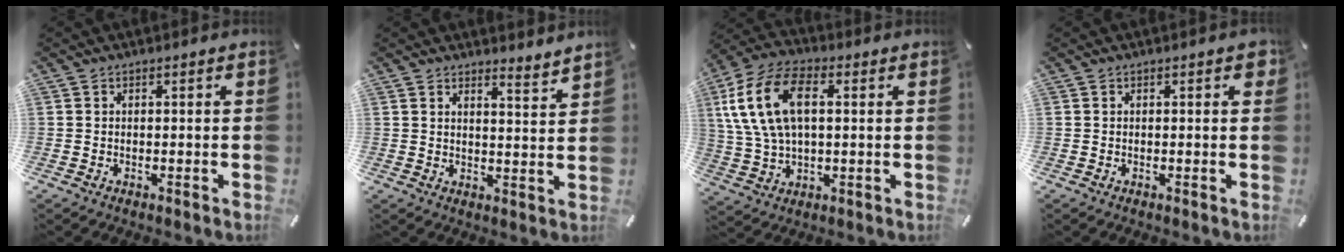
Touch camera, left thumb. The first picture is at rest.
{"total": 3.8, "force": [3.8, 0.3, 0.4], "torque": [-0.003, -0.035, 0.067]}
{"total": 14.5, "force": [3.4, 8.6, 11.1], "torque": [-0.258, 0.009, 0.058]}
{"total": 1.3, "force": [0.4, 0.6, 1.1], "torque": [-0.006, 0.000, 0.002]}